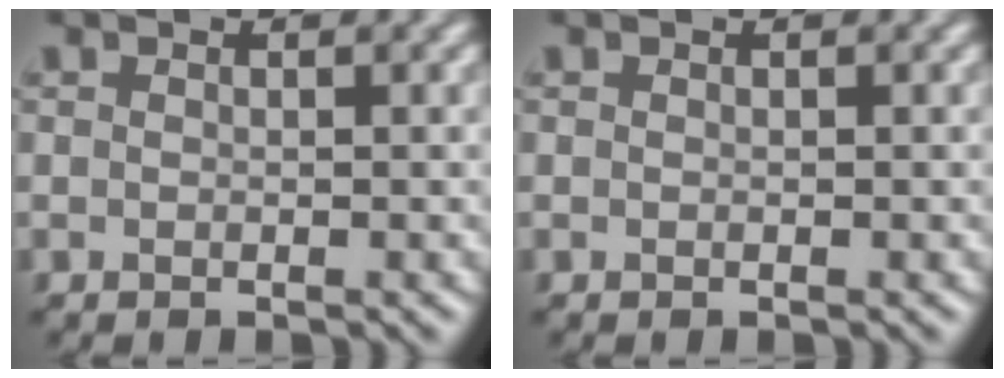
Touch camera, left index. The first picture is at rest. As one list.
[{"total": 0.0}]